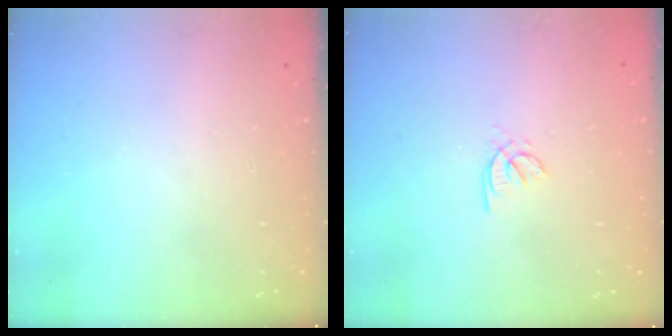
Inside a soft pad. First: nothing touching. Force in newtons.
{"total": 1.7, "press": 1.6, "slide": 0.4}